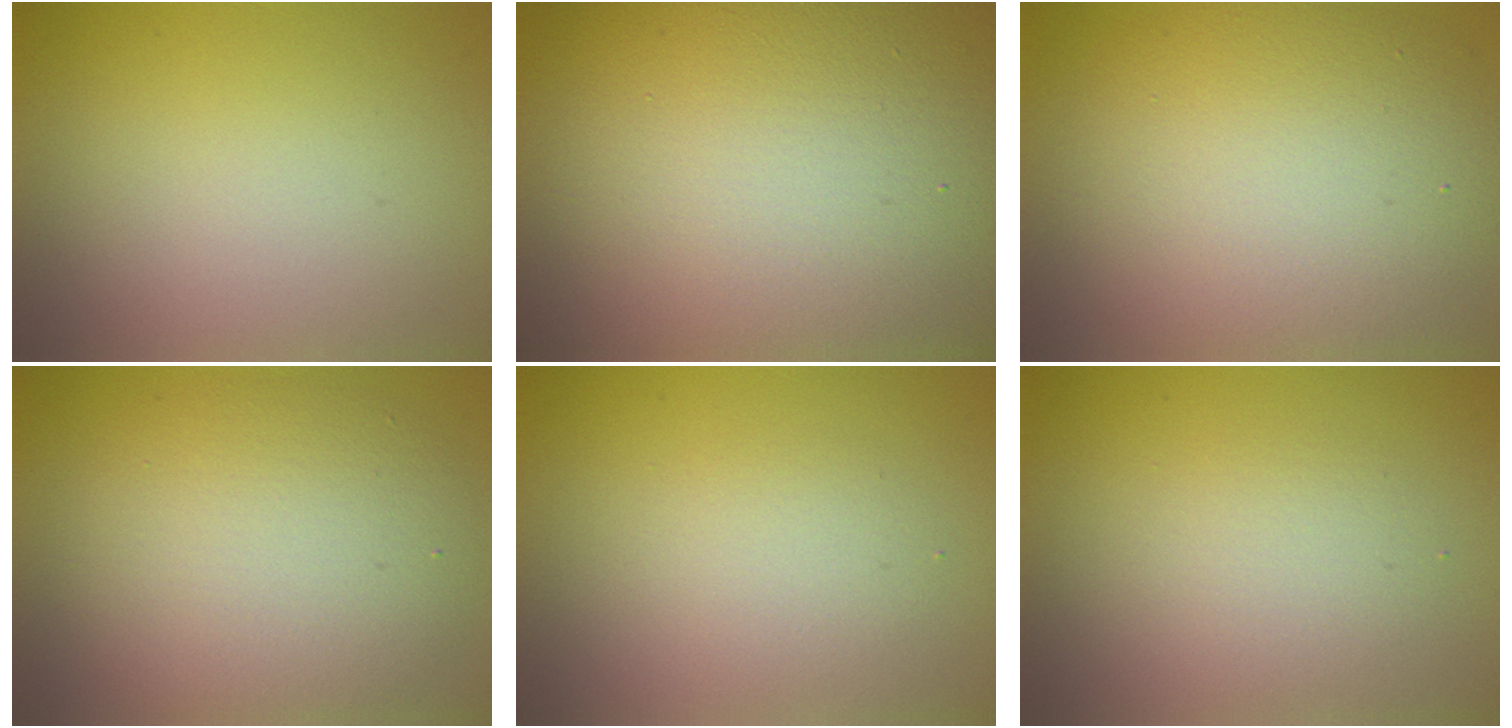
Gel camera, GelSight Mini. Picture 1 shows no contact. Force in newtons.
{"total": 25.4, "press": 25.4, "slide": 1.6}
{"total": 10.4, "press": 10.3, "slide": 1.1}
{"total": 7.0, "press": 7.0, "slide": 0.5}
{"total": 2.2, "press": 2.2, "slide": 0.1}
{"total": 2.4, "press": 2.4, "slide": 0.0}